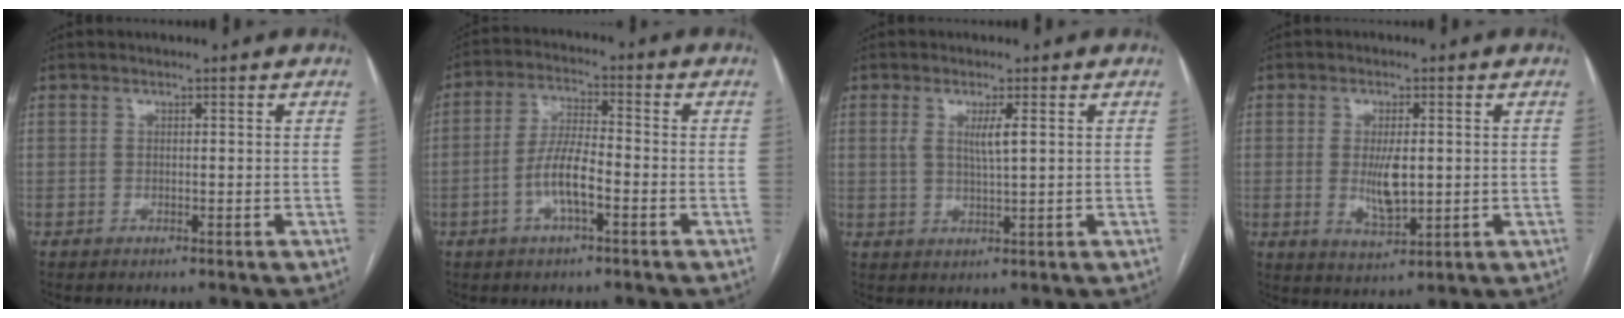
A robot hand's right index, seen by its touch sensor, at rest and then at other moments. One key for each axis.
{"total": 6.8, "fx": -2.4, "fy": 1.6, "fz": 6.2, "tx": -0.128, "ty": 0.007, "tz": -0.048}
{"total": 3.4, "fx": 1.0, "fy": 0.3, "fz": 3.2, "tx": -0.064, "ty": -0.001, "tz": 0.018}
{"total": 5.8, "fx": -0.1, "fy": 1.8, "fz": 5.5, "tx": -0.109, "ty": -0.012, "tz": 0.003}